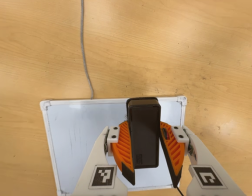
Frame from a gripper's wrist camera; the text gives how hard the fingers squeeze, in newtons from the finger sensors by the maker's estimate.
{"total": 8.4, "left": 8.6, "right": 8.2}